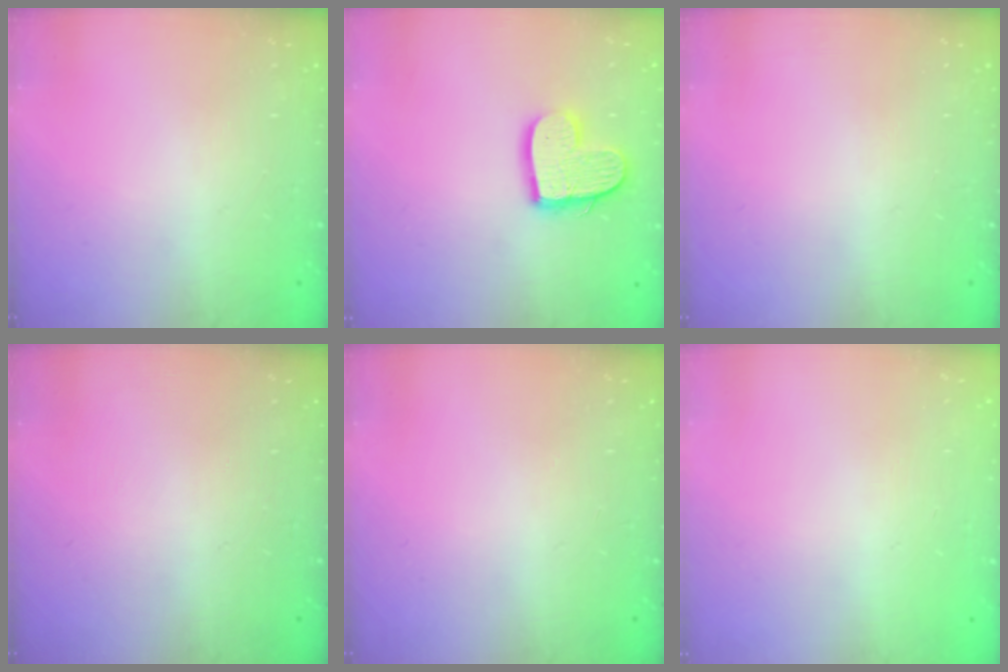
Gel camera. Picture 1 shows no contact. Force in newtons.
{"total": 12.5, "press": 12.4, "slide": 1.1}
{"total": 0.0}
{"total": 0.0}
{"total": 0.0}
{"total": 0.0}